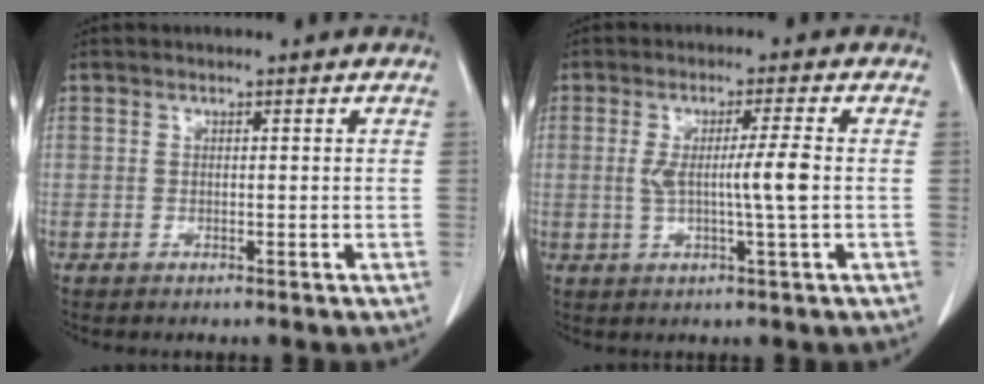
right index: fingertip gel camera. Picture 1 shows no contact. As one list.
[{"total": 5.9, "force": [-0.1, -0.7, 5.8], "torque": [-0.102, -0.004, 0.000]}]